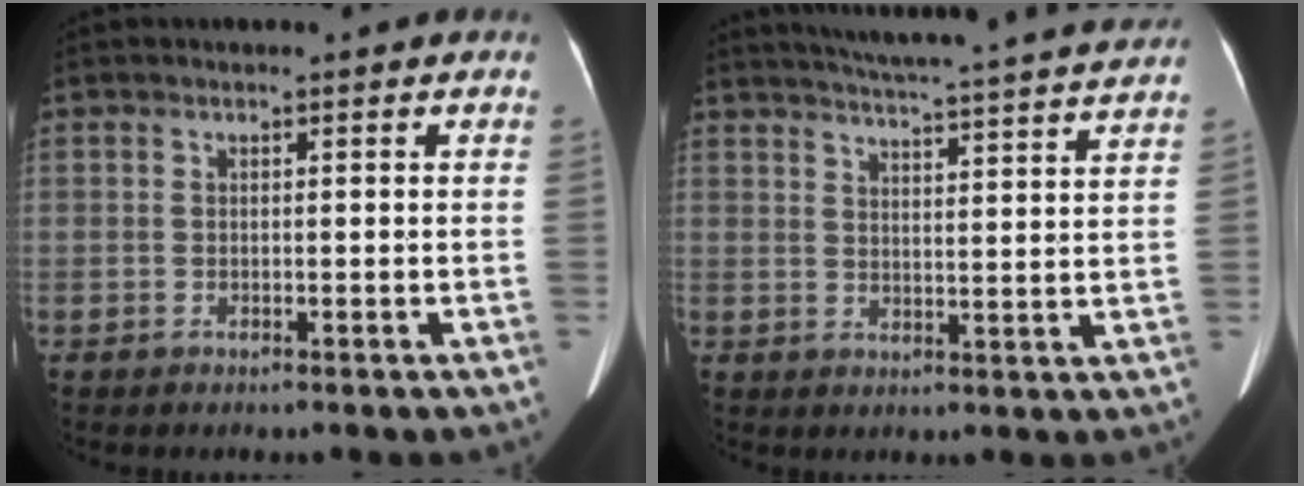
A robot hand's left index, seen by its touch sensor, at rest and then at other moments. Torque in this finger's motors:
{"motor_torque": [-0.64, -0.95, -0.02, 0.01]}